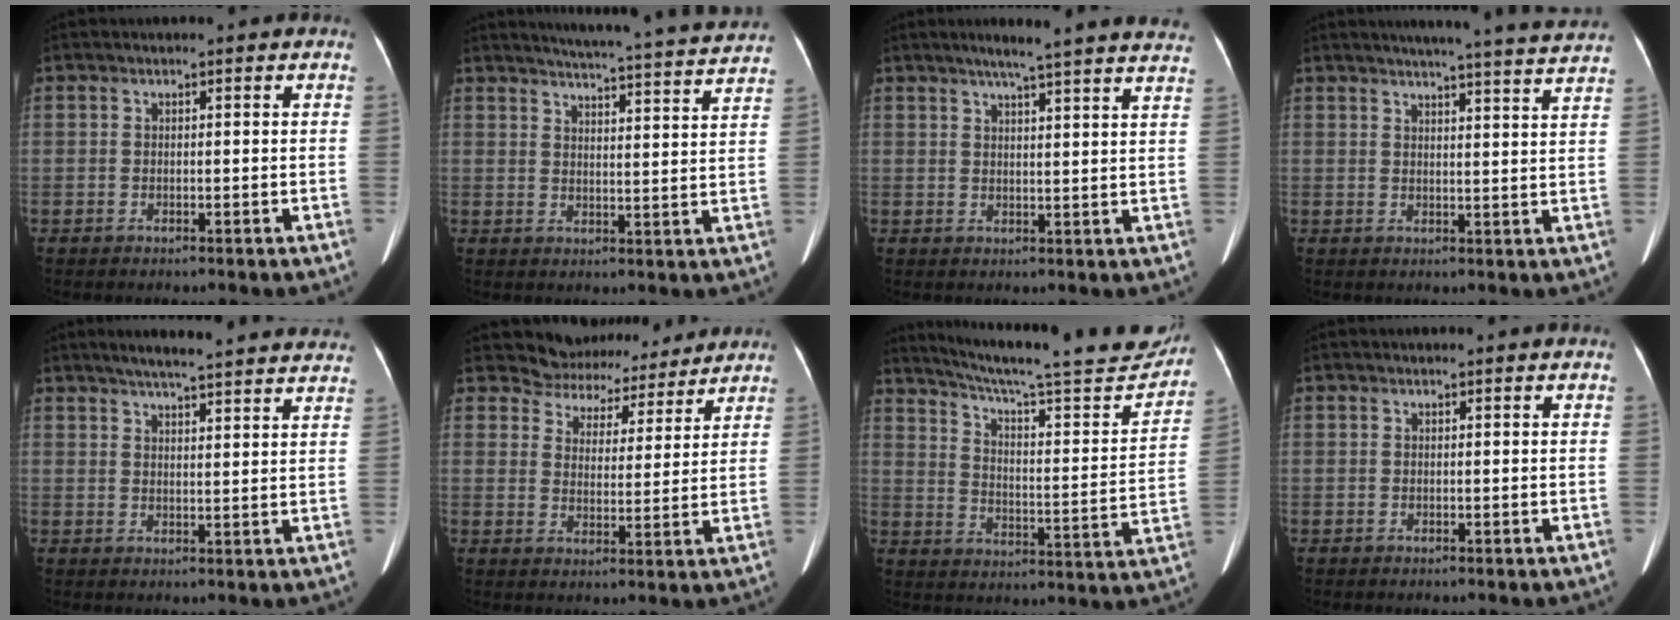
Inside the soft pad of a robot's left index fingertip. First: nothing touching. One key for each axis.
{"total": 18.8, "fx": 17.9, "fy": -0.5, "fz": 6.0, "tx": -0.095, "ty": -0.038, "tz": 0.213}
{"total": 16.5, "fx": 14.4, "fy": -0.1, "fz": 8.2, "tx": -0.114, "ty": -0.005, "tz": 0.169}
{"total": 16.7, "fx": 15.4, "fy": -0.9, "fz": 6.4, "tx": -0.096, "ty": -0.030, "tz": 0.175}
{"total": 19.5, "fx": 17.7, "fy": 1.7, "fz": 7.9, "tx": -0.109, "ty": 0.008, "tz": 0.217}
{"total": 10.1, "fx": 9.4, "fy": 3.6, "fz": -0.2, "tx": 0.012, "ty": 0.006, "tz": 0.119}
{"total": 25.9, "fx": 23.3, "fy": 2.7, "fz": 10.9, "tx": -0.169, "ty": -0.057, "tz": 0.301}
{"total": 0.6, "fx": 0.6, "fy": -0.1, "fz": 0.2, "tx": -0.008, "ty": 0.000, "tz": 0.009}